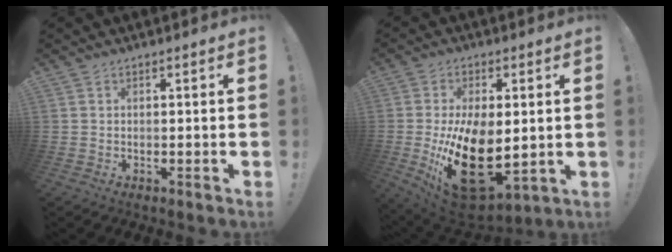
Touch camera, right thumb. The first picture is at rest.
{"total": 22.0, "force": [-2.0, 12.7, 17.8], "torque": [-0.312, -0.012, -0.015]}